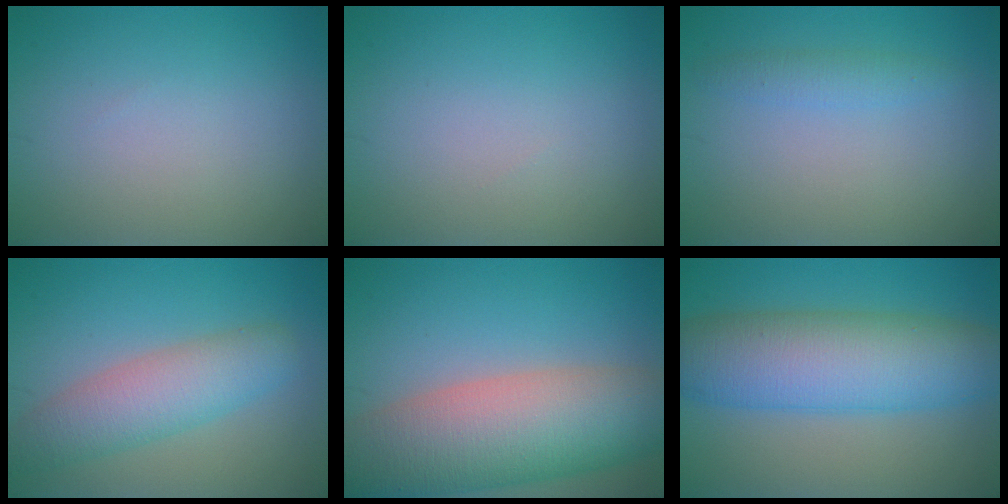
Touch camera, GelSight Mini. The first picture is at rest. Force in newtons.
{"total": 0.0}
{"total": 1.6, "press": 1.6, "slide": 0.1}
{"total": 5.2, "press": 5.2, "slide": 0.2}
{"total": 11.8, "press": 11.8, "slide": 0.6}
{"total": 9.9, "press": 9.9, "slide": 0.4}